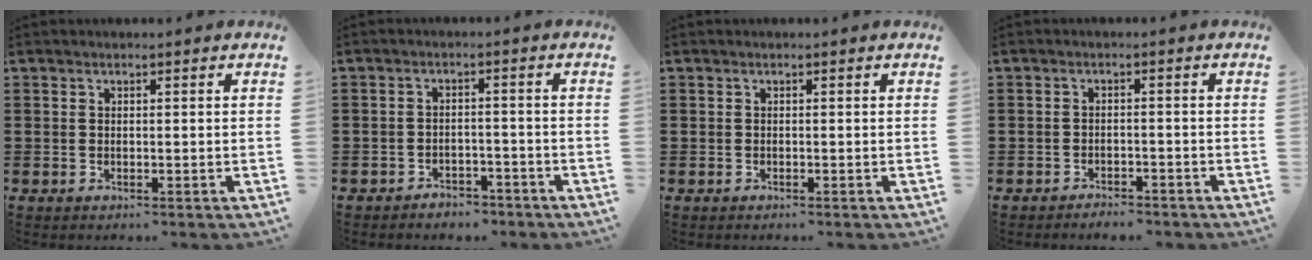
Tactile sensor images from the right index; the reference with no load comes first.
{"total": 2.7, "force": [-2.6, 0.7, 0.1], "torque": [-0.009, 0.002, -0.055]}
{"total": 0.0}
{"total": 2.0, "force": [-2.0, 0.3, 0.0], "torque": [-0.008, 0.000, -0.043]}